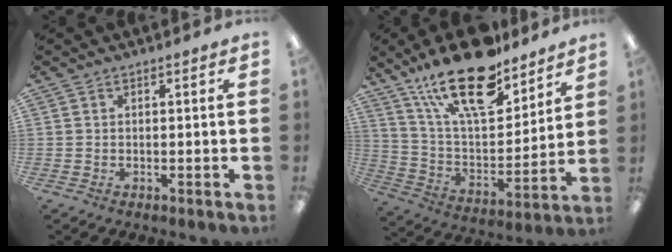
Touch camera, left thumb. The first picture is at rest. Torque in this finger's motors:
{"motor_torque": [0.56, 0.58, 1.54, -1.23, 0.27]}